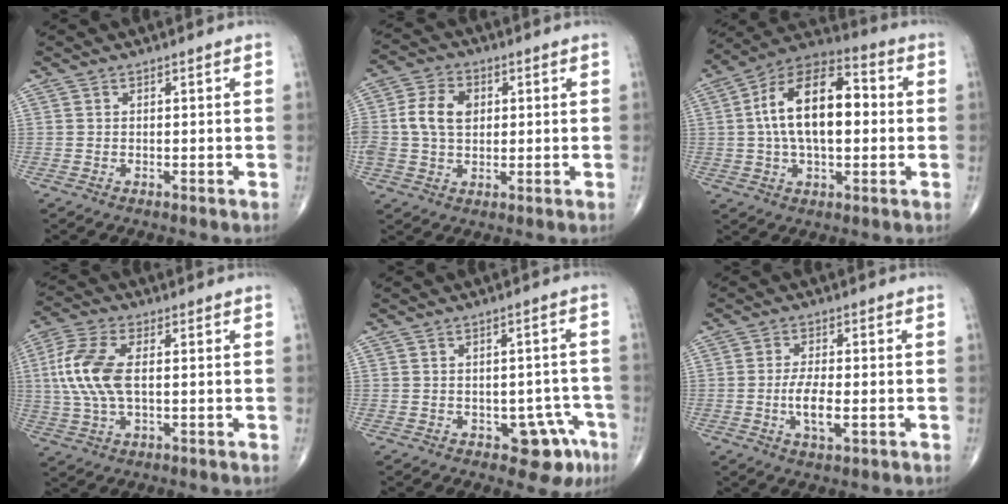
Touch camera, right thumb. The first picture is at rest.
{"total": 8.8, "force": [1.1, 6.3, 6.1], "torque": [-0.114, 0.012, 0.018]}
{"total": 17.9, "force": [1.3, 9.5, 15.1], "torque": [-0.247, 0.032, 0.013]}
{"total": 11.2, "force": [0.9, 5.6, 9.7], "torque": [-0.227, 0.010, 0.016]}
{"total": 7.1, "force": [-3.5, 4.1, 4.7], "torque": [-0.021, 0.023, -0.038]}
{"total": 5.8, "force": [-1.3, 2.1, 5.2], "torque": [-0.102, -0.004, -0.024]}